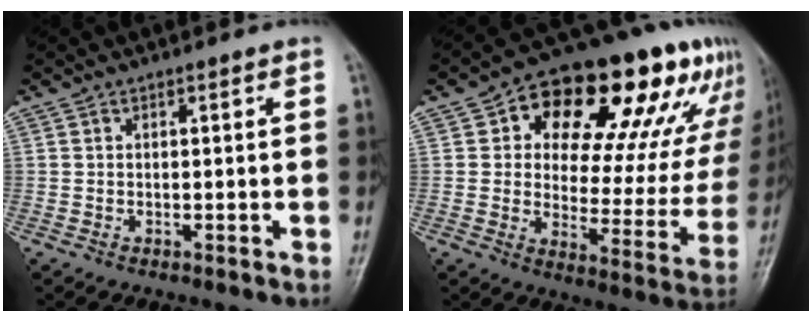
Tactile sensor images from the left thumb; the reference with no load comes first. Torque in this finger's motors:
{"motor_torque": [1.02, 1.14, 1.65, -1.11, 0.09]}